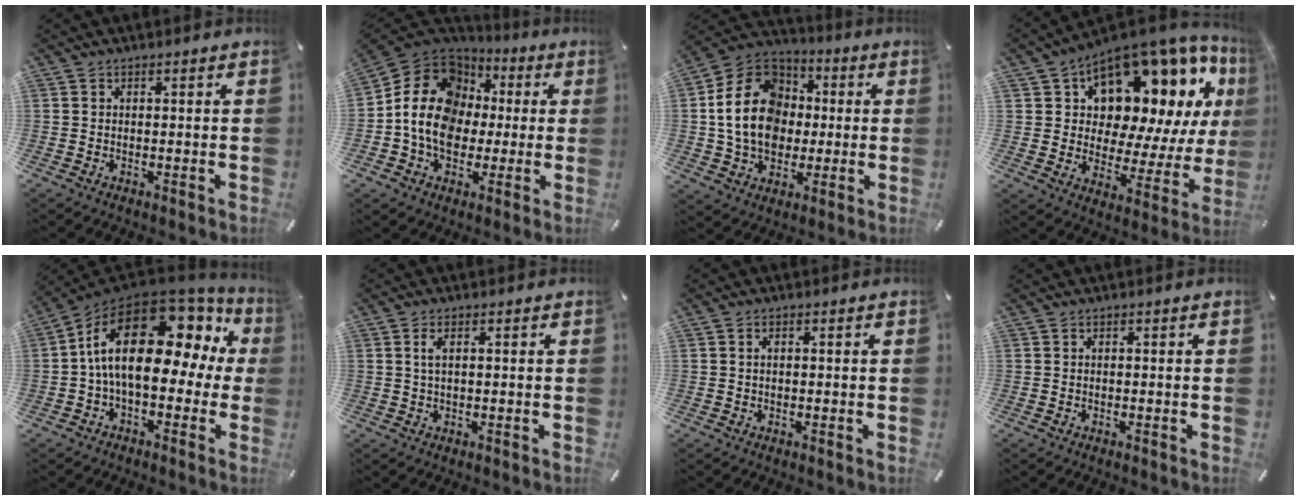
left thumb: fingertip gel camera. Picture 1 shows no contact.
{"total": 15.6, "force": [-1.4, 13.3, 8.0], "torque": [-0.166, 0.020, -0.023]}
{"total": 18.1, "force": [0.1, 15.0, 10.1], "torque": [-0.226, 0.016, 0.000]}
{"total": 14.1, "force": [10.3, 7.6, 5.9], "torque": [-0.082, -0.110, 0.172]}
{"total": 21.1, "force": [3.8, 11.0, 17.6], "torque": [-0.322, -0.020, 0.061]}
{"total": 2.6, "force": [0.6, 1.0, 2.3], "torque": [-0.048, 0.005, 0.008]}
{"total": 1.0, "force": [0.1, 0.6, 0.9], "torque": [-0.018, 0.005, 0.001]}
{"total": 0.0}